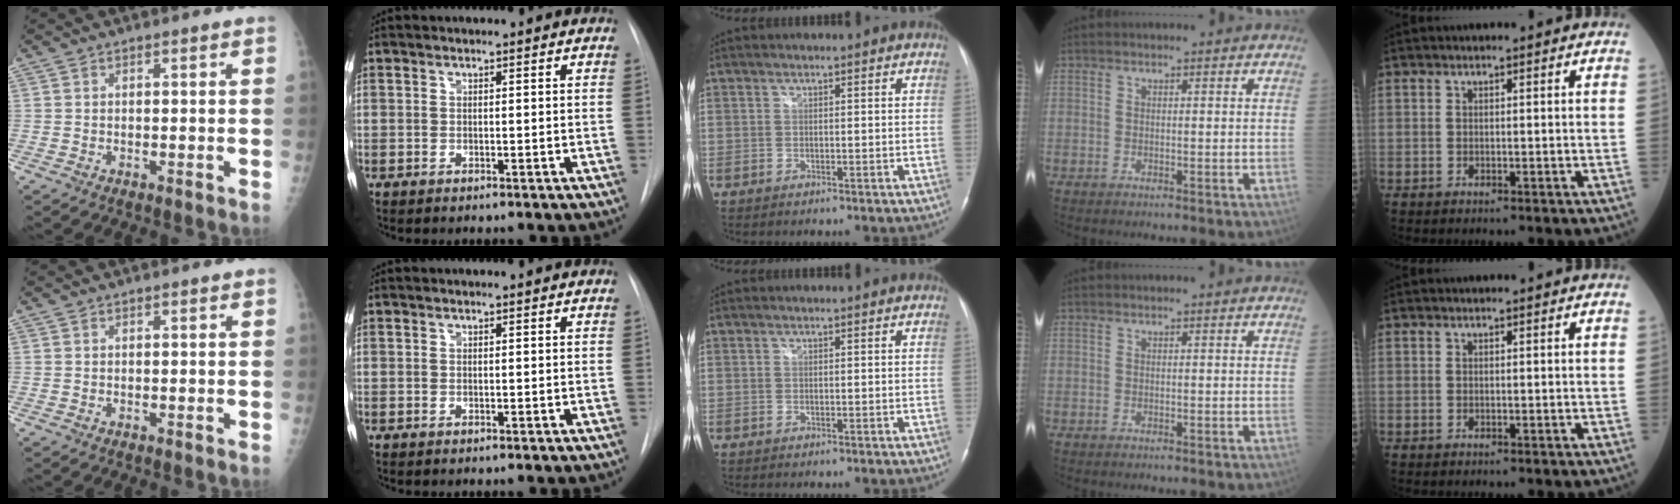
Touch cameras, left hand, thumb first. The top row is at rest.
{}